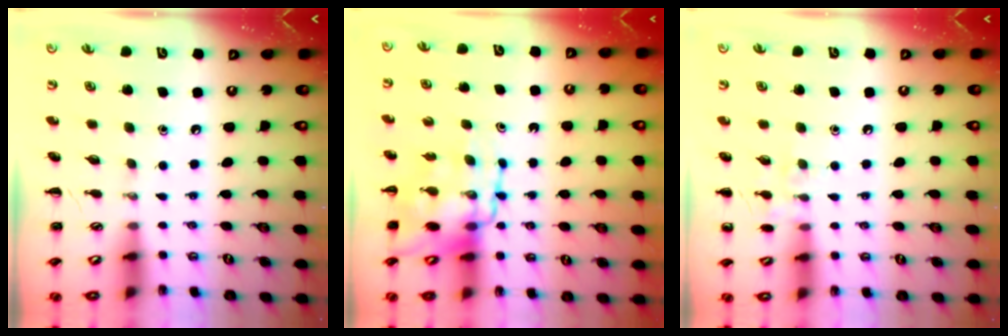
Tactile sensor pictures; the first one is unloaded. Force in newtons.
{"total": 12.1, "press": 11.7, "slide": 3.0}
{"total": 6.3, "press": 6.2, "slide": 1.2}